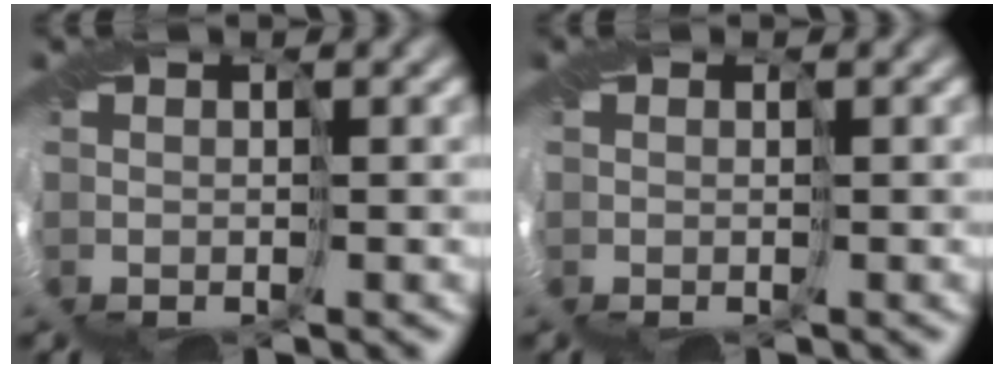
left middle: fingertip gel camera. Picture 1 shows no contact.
{"total": 2.3, "force": [-1.4, -1.1, -1.5], "torque": [0.010, -0.021, -0.006]}